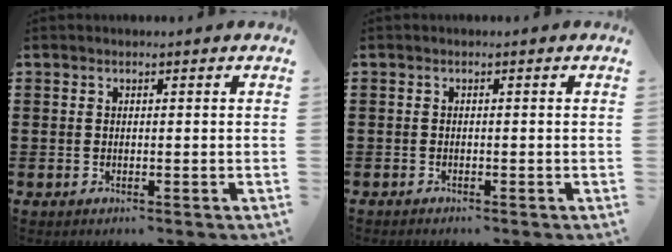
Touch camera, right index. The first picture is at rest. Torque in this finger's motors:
{"motor_torque": [-0.01, -0.02, -0.02, 0.01]}